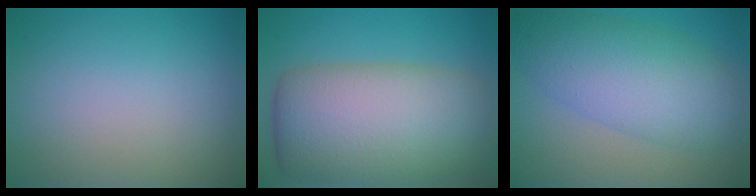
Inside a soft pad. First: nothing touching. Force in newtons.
{"total": 12.3, "press": 12.3, "slide": 0.8}
{"total": 7.6, "press": 7.6, "slide": 0.1}